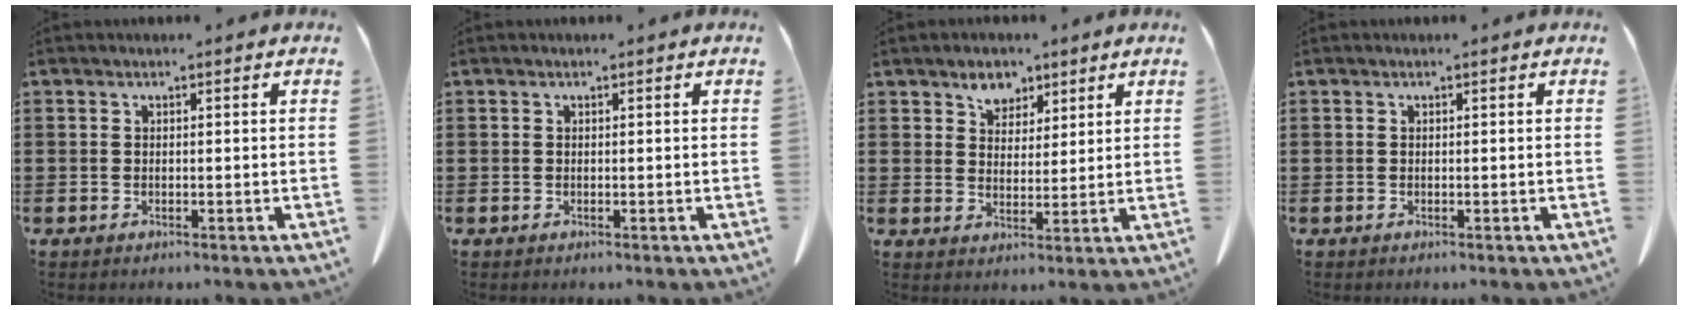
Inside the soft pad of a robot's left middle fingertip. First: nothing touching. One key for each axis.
{"total": 0.0}
{"total": 4.5, "fx": 3.4, "fy": 2.8, "fz": 1.1, "tx": -0.028, "ty": 0.005, "tz": 0.062}
{"total": 0.0}